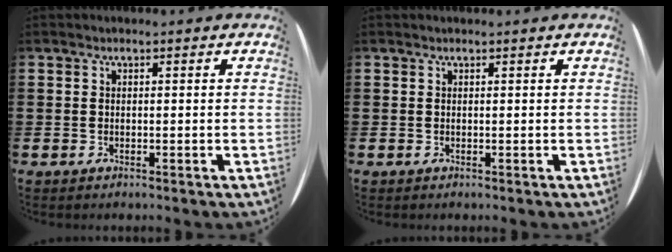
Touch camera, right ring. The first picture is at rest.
{"total": 0.0}